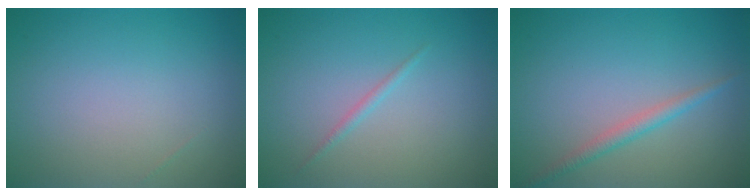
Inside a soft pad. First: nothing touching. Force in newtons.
{"total": 0.7, "press": 0.7, "slide": 0.1}
{"total": 1.6, "press": 1.6, "slide": 0.1}